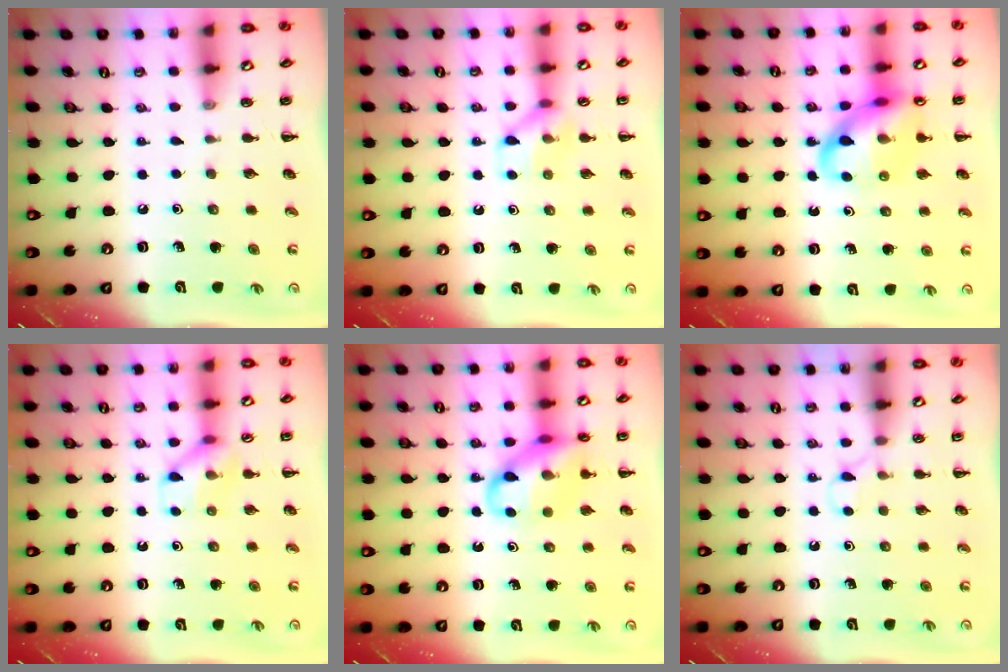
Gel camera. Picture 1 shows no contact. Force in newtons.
{"total": 8.7, "press": 8.7, "slide": 0.5}
{"total": 15.8, "press": 15.7, "slide": 2.0}
{"total": 8.9, "press": 8.9, "slide": 0.5}
{"total": 14.3, "press": 14.1, "slide": 2.3}
{"total": 2.6, "press": 2.4, "slide": 0.9}